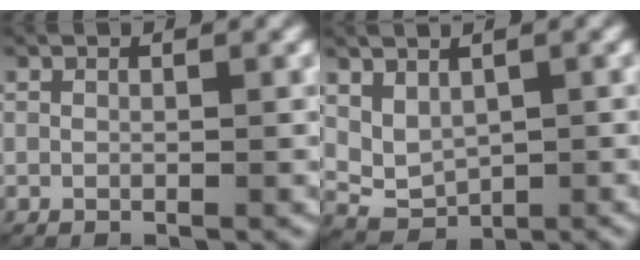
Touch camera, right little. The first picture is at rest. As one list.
[{"total": 5.8, "force": [0.5, 5.0, 2.9], "torque": [-0.076, -0.021, 0.016]}]